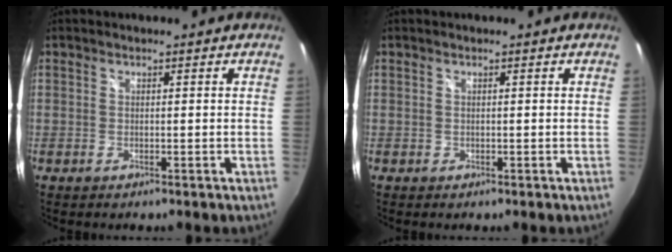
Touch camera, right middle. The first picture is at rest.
{"total": 0.0}